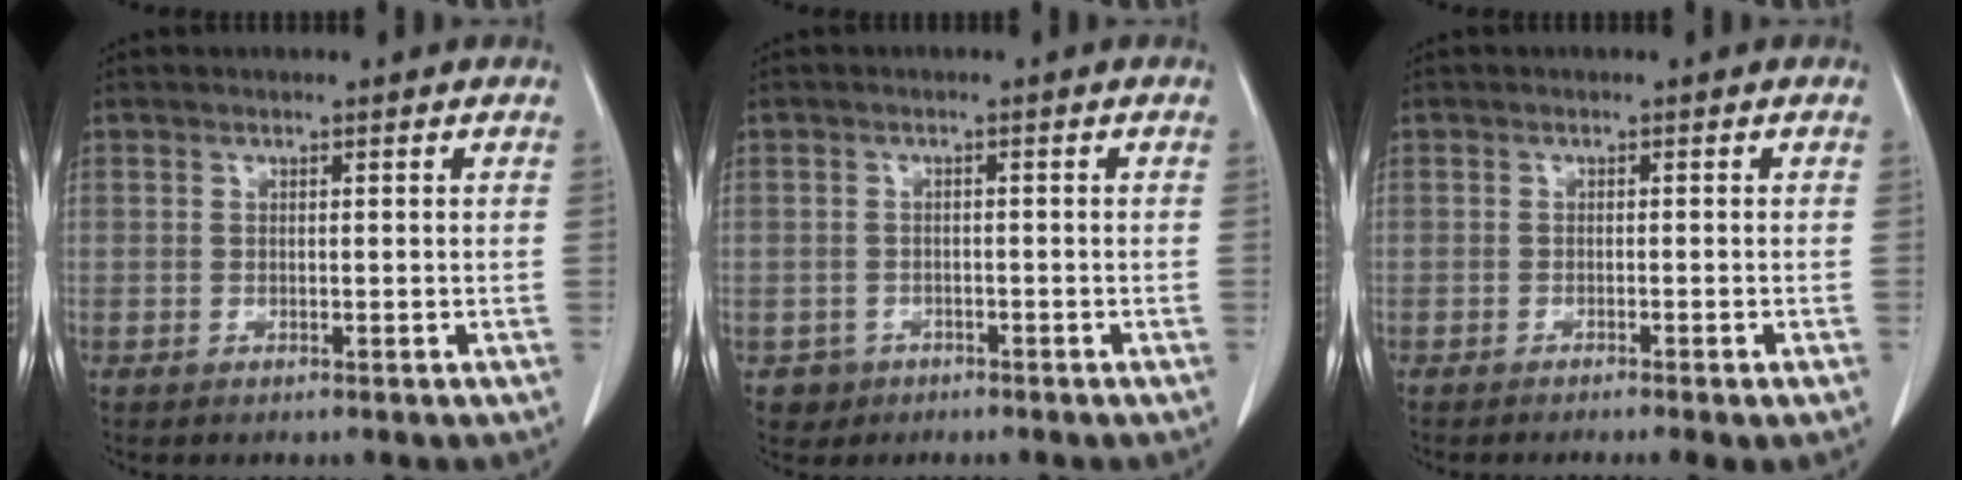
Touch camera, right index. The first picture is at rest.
{"total": 2.6, "force": [-1.3, 2.2, -0.2], "torque": [0.004, 0.011, -0.019]}
{"total": 3.4, "force": [-2.7, -0.3, 2.1], "torque": [-0.021, -0.005, -0.035]}